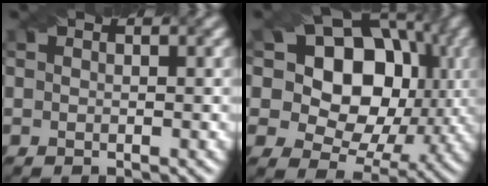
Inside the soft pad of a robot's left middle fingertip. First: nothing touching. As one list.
[{"total": 15.0, "force": [4.3, 10.9, 9.4], "torque": [-0.149, 0.058, 0.050]}]